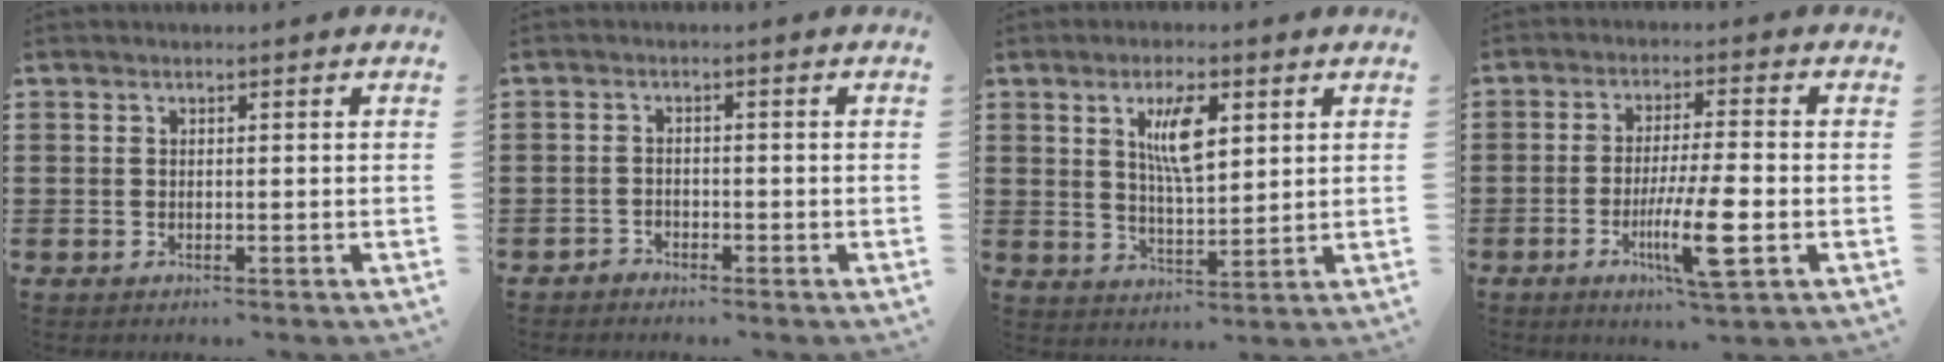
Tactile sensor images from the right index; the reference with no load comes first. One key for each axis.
{"total": 1.4, "fx": -1.3, "fy": 0.5, "fz": -0.1, "tx": -0.004, "ty": 0.004, "tz": -0.028}
{"total": 6.9, "fx": 2.7, "fy": 2.3, "fz": 5.9, "tx": -0.109, "ty": 0.000, "tz": 0.042}
{"total": 9.6, "fx": -3.0, "fy": 1.2, "fz": 9.0, "tx": -0.178, "ty": -0.019, "tz": -0.057}